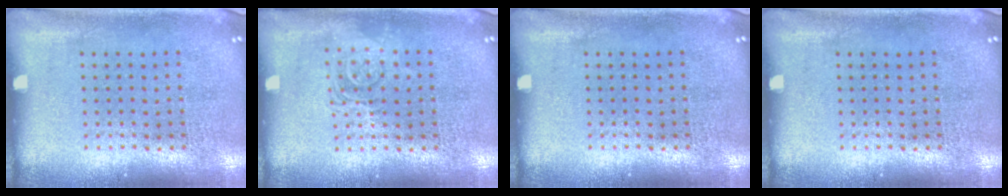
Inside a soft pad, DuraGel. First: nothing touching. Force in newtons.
{"total": 2.5, "press": 2.5, "slide": 0.5}
{"total": 0.0}
{"total": 0.0}